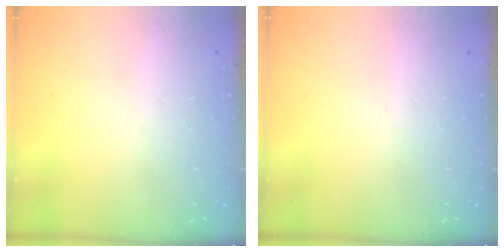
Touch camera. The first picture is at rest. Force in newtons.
{"total": 0.0}